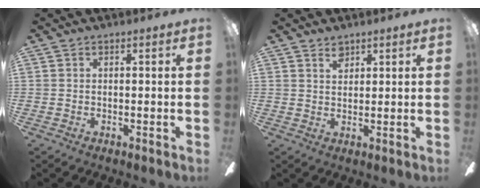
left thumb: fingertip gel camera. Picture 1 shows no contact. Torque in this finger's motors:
{"motor_torque": [0.05, 0.04, -0.20, 0.00, -0.03]}